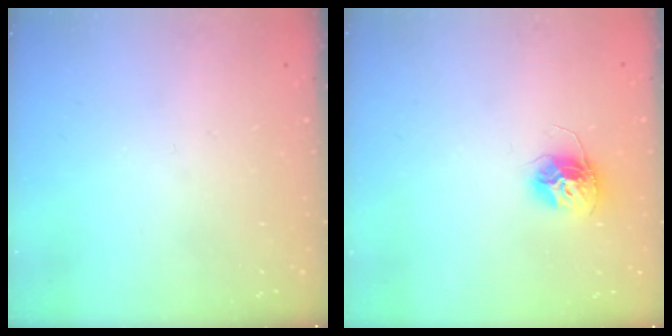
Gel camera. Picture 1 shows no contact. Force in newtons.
{"total": 11.4, "press": 11.4, "slide": 0.9}